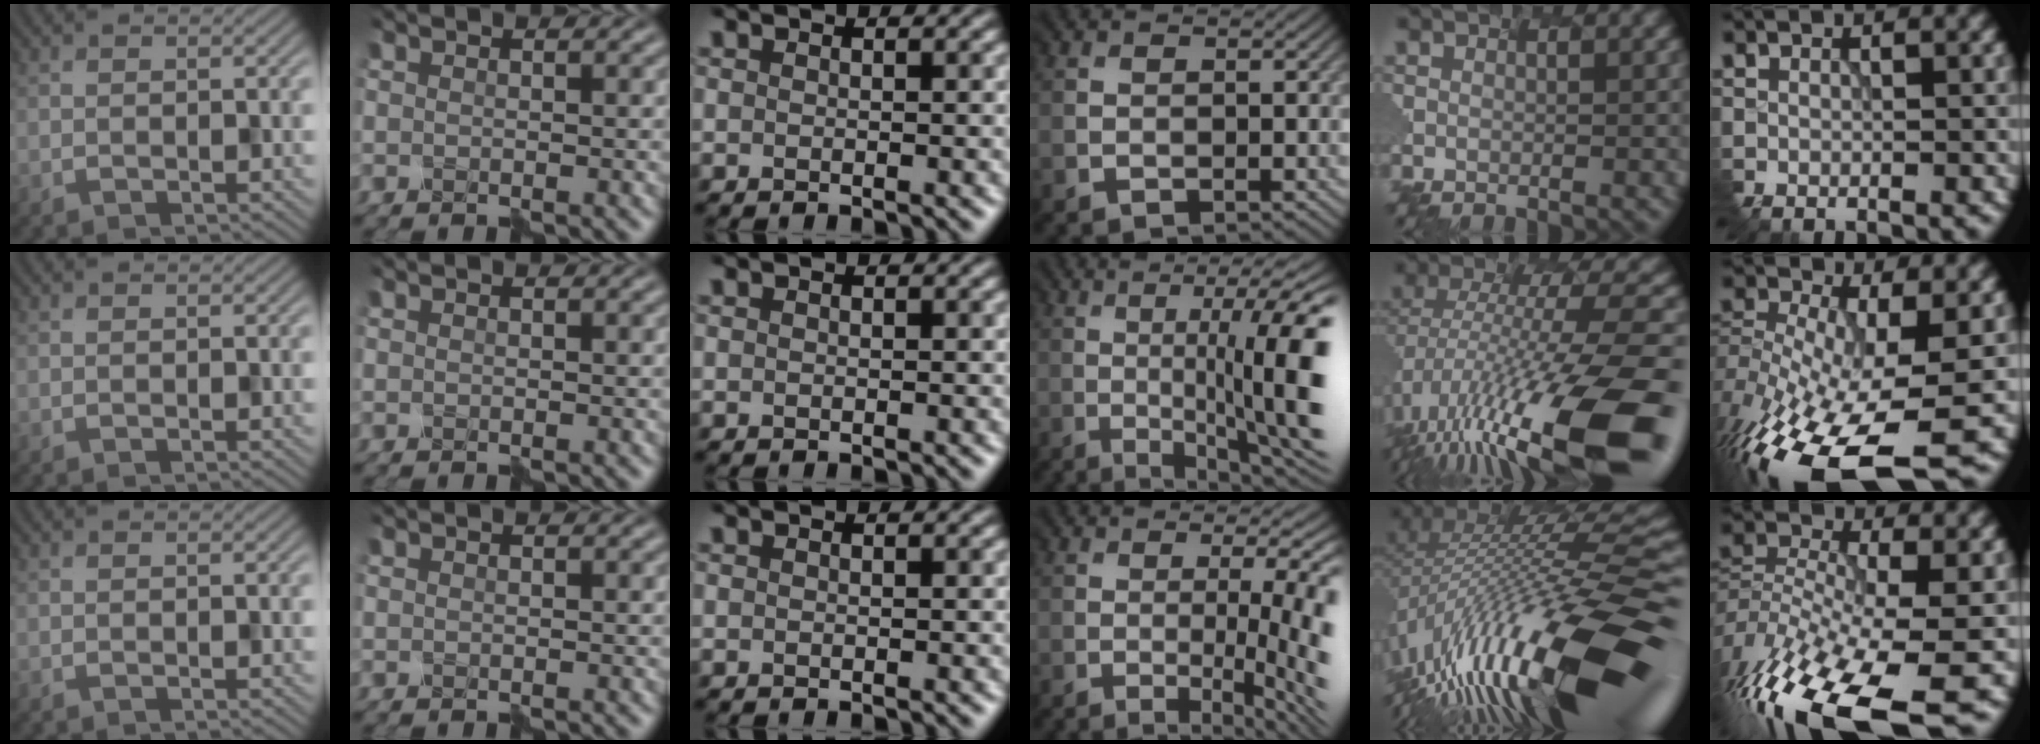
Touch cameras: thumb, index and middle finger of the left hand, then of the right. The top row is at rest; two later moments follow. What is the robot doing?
{"motion": "shake", "object": "plastic piggy bank"}